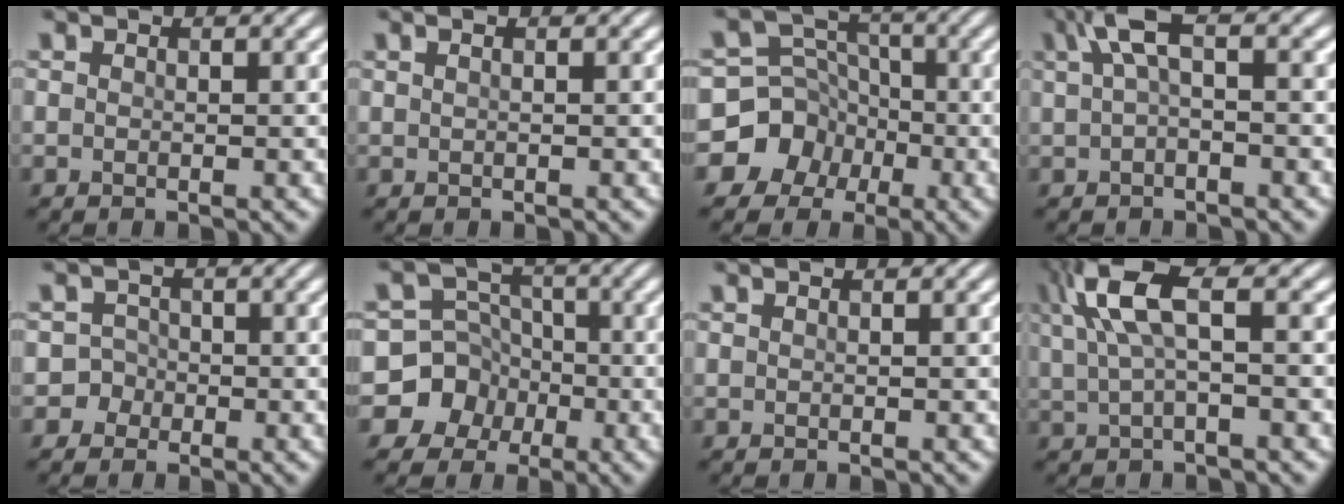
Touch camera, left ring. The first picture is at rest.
{"total": 1.0, "force": [0.4, 0.4, 0.8], "torque": [-0.010, -0.004, 0.000]}
{"total": 8.9, "force": [-4.2, 7.8, 0.8], "torque": [0.000, -0.001, -0.092]}
{"total": 3.4, "force": [1.0, 1.0, 3.1], "torque": [-0.058, 0.007, 0.013]}
{"total": 2.6, "force": [-1.4, 2.2, -0.2], "torque": [0.036, 0.009, -0.030]}
{"total": 7.1, "force": [-3.0, 6.5, 0.5], "torque": [0.011, 0.004, -0.075]}
{"total": 0.0}
{"total": 5.7, "force": [1.8, 1.8, 5.1], "torque": [-0.108, 0.012, 0.033]}